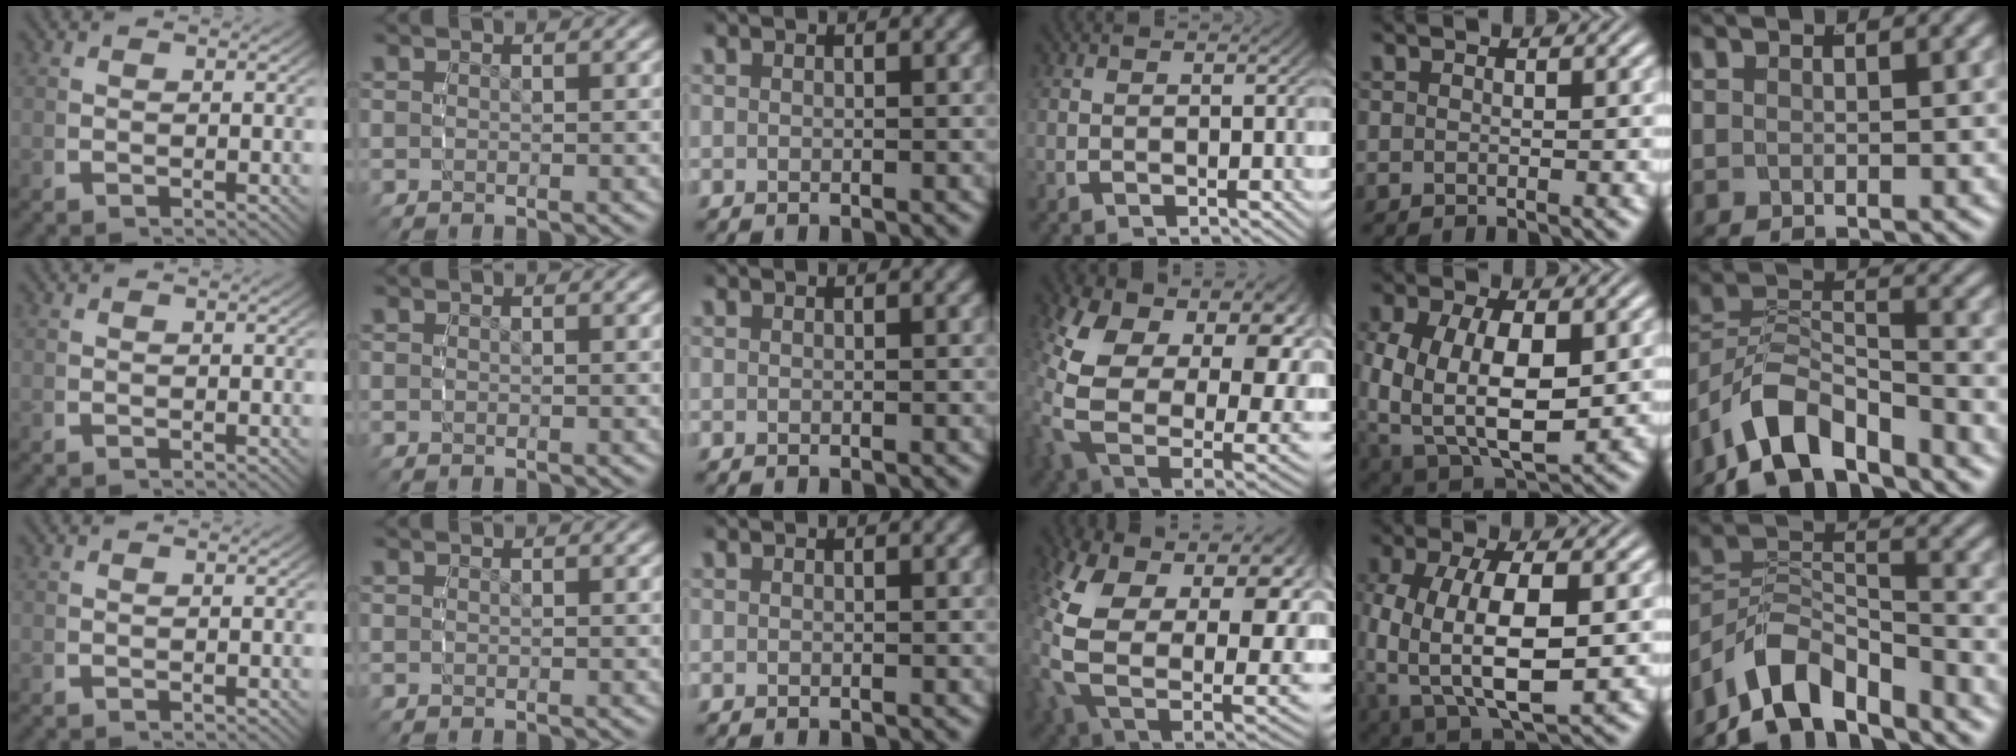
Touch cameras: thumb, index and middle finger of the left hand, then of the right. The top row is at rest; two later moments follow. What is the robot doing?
{"motion": "grasp_and_lifting", "object": "backpack"}